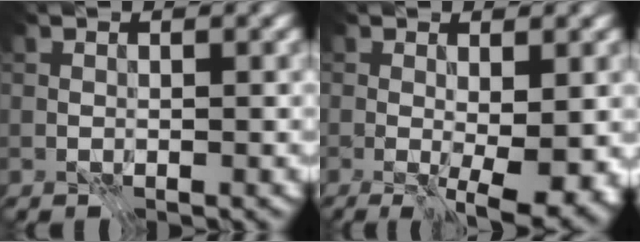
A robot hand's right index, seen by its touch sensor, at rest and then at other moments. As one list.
[{"total": 5.7, "force": [-1.2, 1.4, 5.4], "torque": [-0.079, -0.012, -0.014]}]